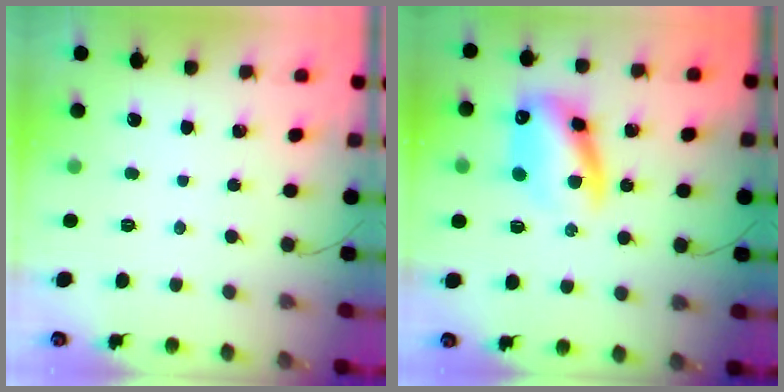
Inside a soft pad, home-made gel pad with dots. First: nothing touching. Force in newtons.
{"total": 13.2, "press": 12.9, "slide": 2.7}